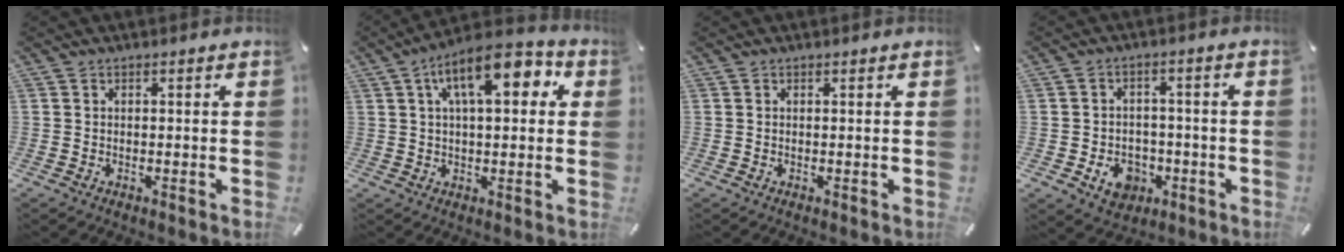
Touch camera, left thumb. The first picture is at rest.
{"total": 13.4, "force": [4.8, 6.0, 11.0], "torque": [-0.163, -0.002, 0.076]}
{"total": 0.0}
{"total": 7.8, "force": [-2.9, 6.1, 3.9], "torque": [-0.074, 0.019, -0.050]}